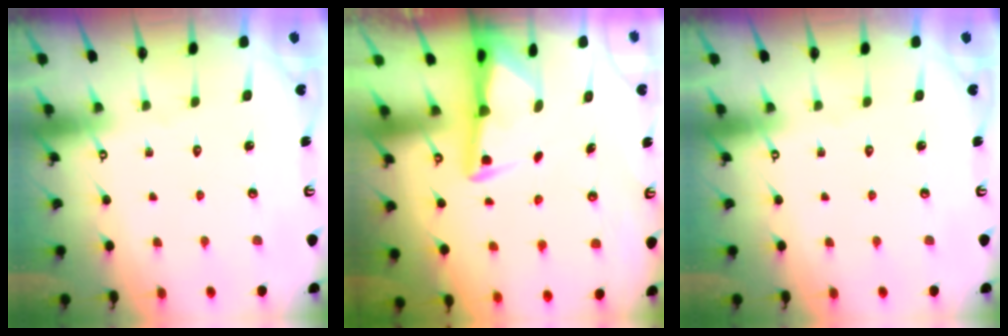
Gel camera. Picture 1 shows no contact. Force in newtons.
{"total": 2.9, "press": 2.8, "slide": 0.6}
{"total": 0.0}